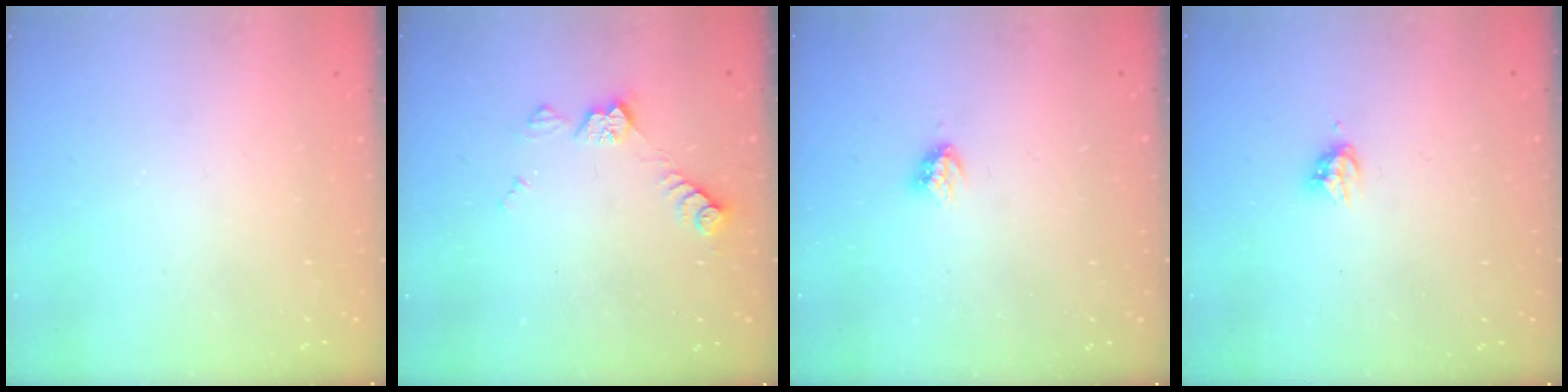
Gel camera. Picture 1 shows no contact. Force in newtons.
{"total": 7.1, "press": 7.0, "slide": 1.1}
{"total": 3.1, "press": 3.1, "slide": 0.2}
{"total": 4.7, "press": 4.6, "slide": 0.6}